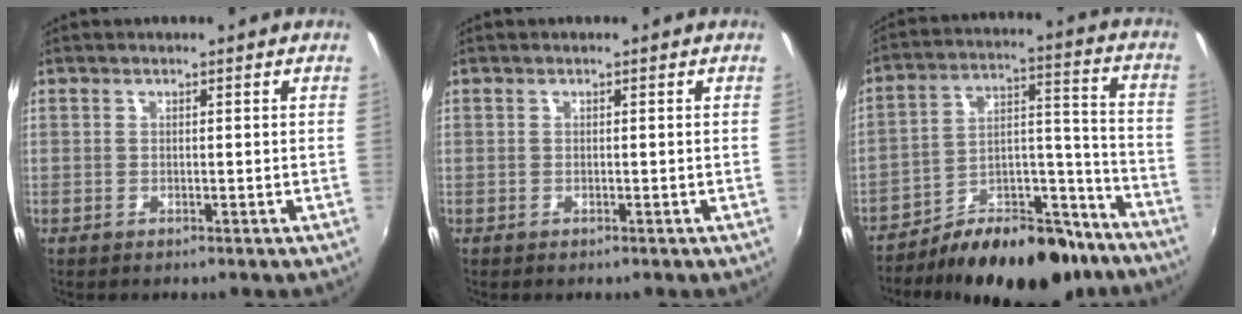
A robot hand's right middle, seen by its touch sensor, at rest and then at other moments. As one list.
[{"total": 0.0}, {"total": 19.7, "force": [-15.0, 8.4, 9.6], "torque": [-0.139, 0.046, -0.212]}]